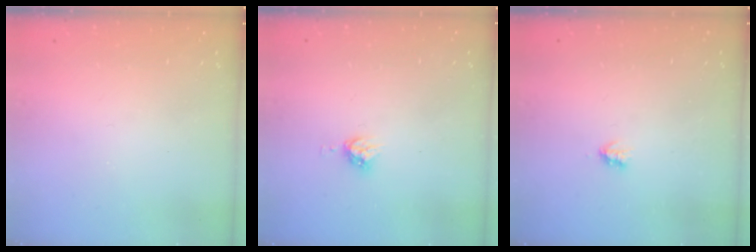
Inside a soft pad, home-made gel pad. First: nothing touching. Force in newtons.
{"total": 4.5, "press": 4.5, "slide": 0.0}
{"total": 1.7, "press": 1.7, "slide": 0.3}